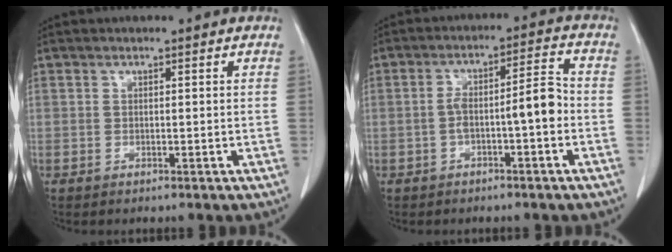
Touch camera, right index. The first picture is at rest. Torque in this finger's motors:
{"motor_torque": [0.59, -0.18, 0.26, 0.10]}